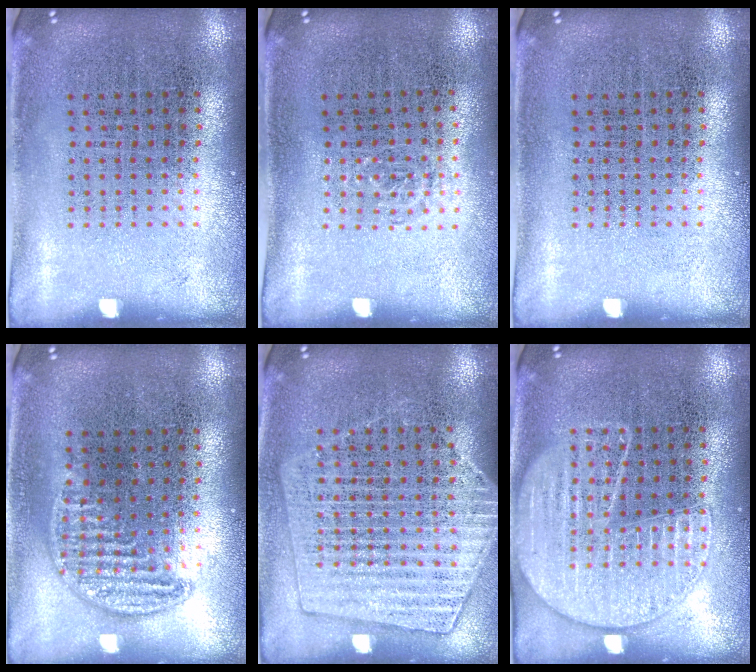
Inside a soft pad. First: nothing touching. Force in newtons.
{"total": 0.6, "press": 0.5, "slide": 0.3}
{"total": 0.0}
{"total": 0.8, "press": 0.8, "slide": 0.1}
{"total": 1.4, "press": 1.3, "slide": 0.5}
{"total": 1.5, "press": 1.5, "slide": 0.1}